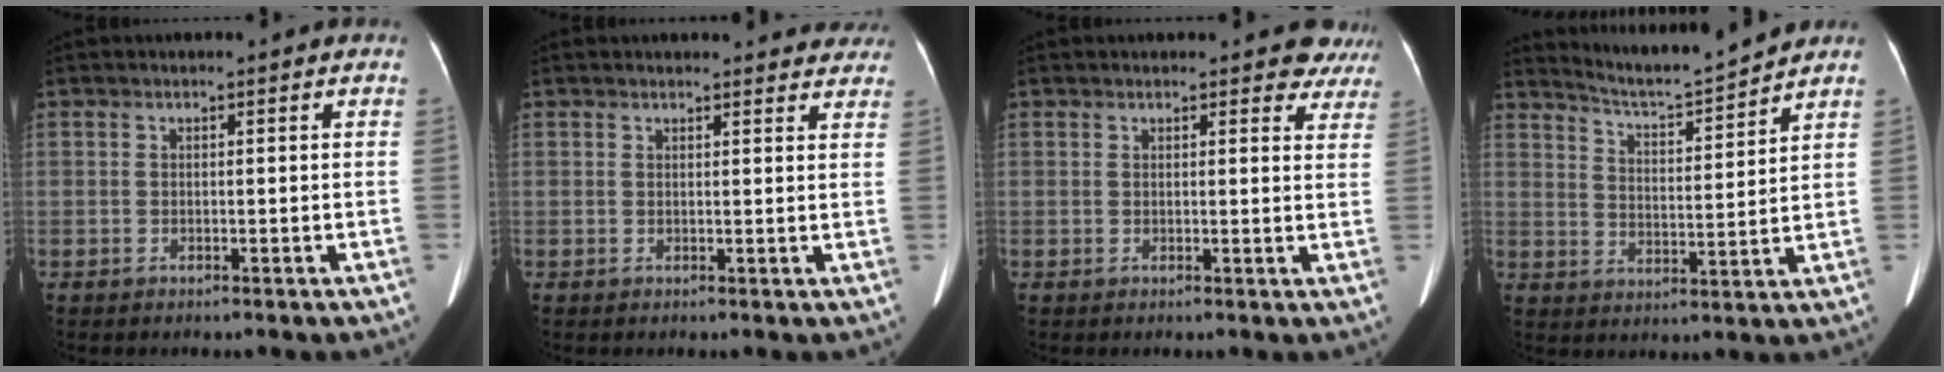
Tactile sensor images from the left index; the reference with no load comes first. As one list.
[{"total": 9.6, "force": [9.1, 2.5, 1.4], "torque": [0.018, -0.007, 0.072]}, {"total": 5.1, "force": [4.7, 2.0, 0.5], "torque": [0.027, -0.019, 0.025]}, {"total": 8.9, "force": [8.7, -0.7, 1.6], "torque": [-0.040, -0.009, 0.148]}]